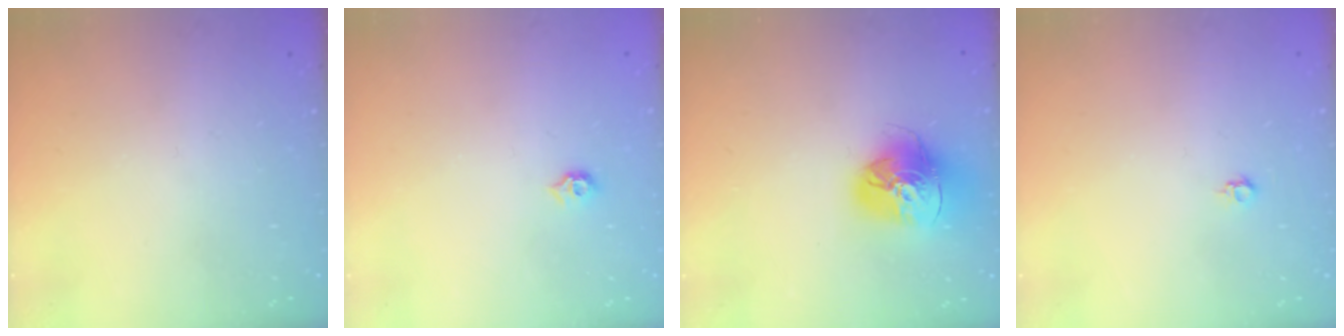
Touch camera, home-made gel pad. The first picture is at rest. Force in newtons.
{"total": 5.3, "press": 5.2, "slide": 0.8}
{"total": 15.3, "press": 15.3, "slide": 1.5}
{"total": 4.0, "press": 3.9, "slide": 0.7}